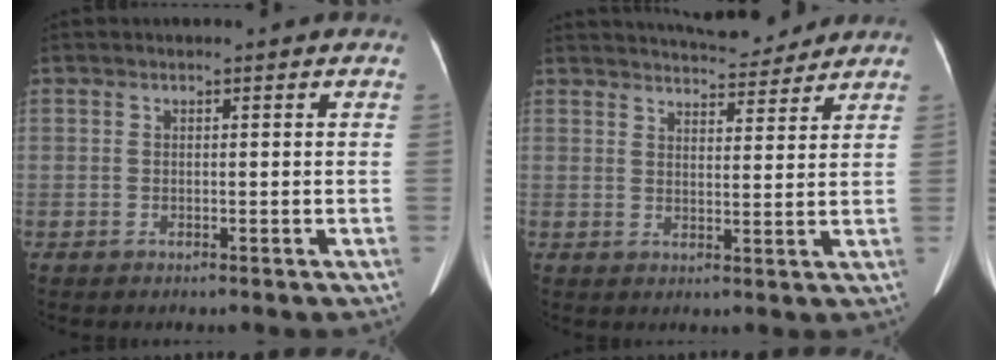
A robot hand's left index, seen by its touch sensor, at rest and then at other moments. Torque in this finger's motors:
{"motor_torque": [0.18, -0.88, 0.03, 0.01]}